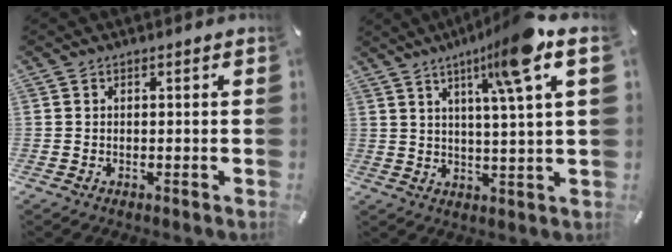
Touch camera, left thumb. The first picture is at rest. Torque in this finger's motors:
{"motor_torque": [0.68, 0.16, 1.42, -1.35, 0.48]}